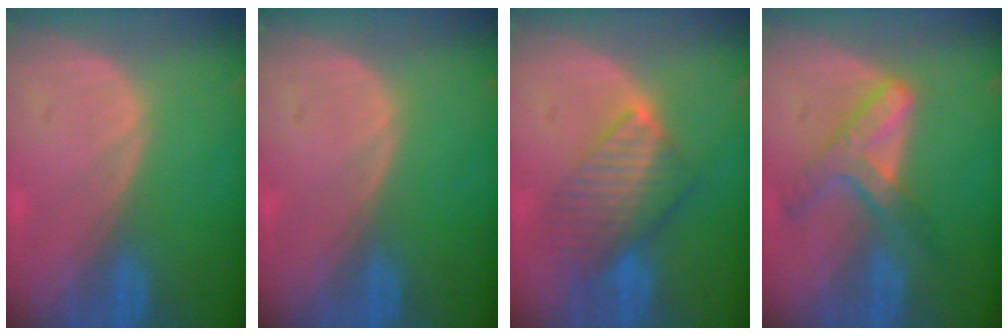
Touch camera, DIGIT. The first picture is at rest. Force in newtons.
{"total": 0.0}
{"total": 7.5, "press": 7.1, "slide": 2.3}
{"total": 7.0, "press": 5.9, "slide": 3.7}